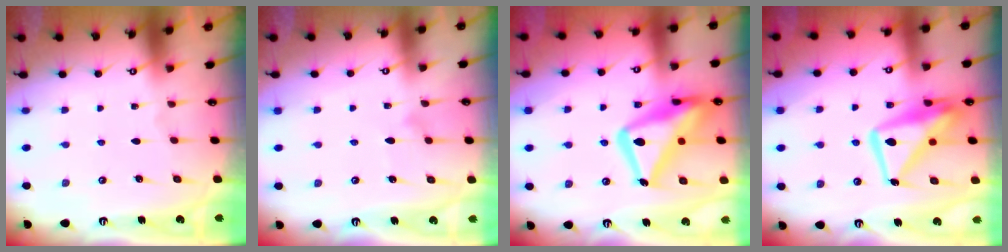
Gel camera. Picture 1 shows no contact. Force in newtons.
{"total": 6.9, "press": 6.9, "slide": 0.4}
{"total": 22.2, "press": 22.2, "slide": 1.8}
{"total": 14.8, "press": 14.7, "slide": 1.2}